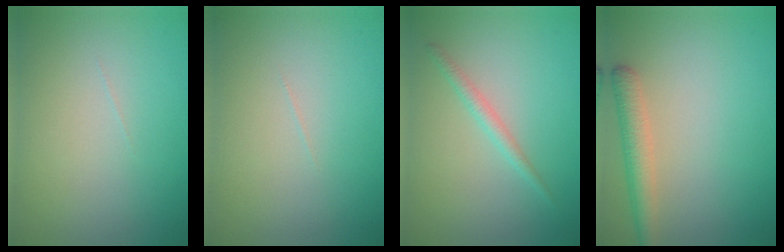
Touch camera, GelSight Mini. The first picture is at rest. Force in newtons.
{"total": 0.0}
{"total": 1.4, "press": 1.4, "slide": 0.1}
{"total": 2.9, "press": 2.9, "slide": 0.2}